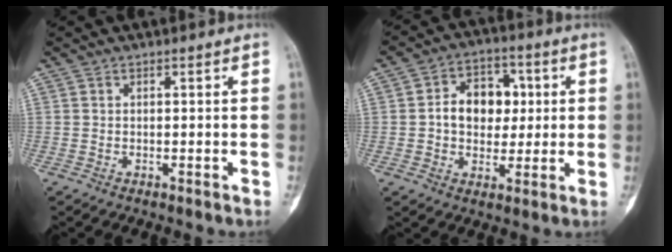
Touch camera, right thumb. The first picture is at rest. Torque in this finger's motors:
{"motor_torque": [0.98, 1.32, 0.37, -0.22, 0.04]}